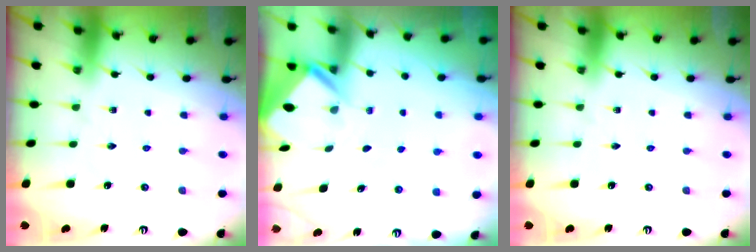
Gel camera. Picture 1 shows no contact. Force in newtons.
{"total": 2.4, "press": 2.4, "slide": 0.1}
{"total": 0.0}